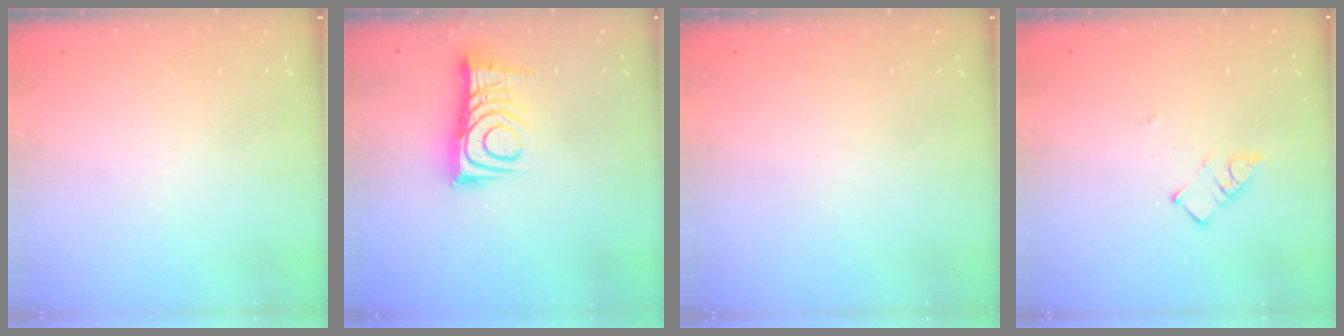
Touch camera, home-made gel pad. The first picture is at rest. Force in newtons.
{"total": 12.2, "press": 12.1, "slide": 0.9}
{"total": 0.0}
{"total": 3.6, "press": 3.5, "slide": 0.4}